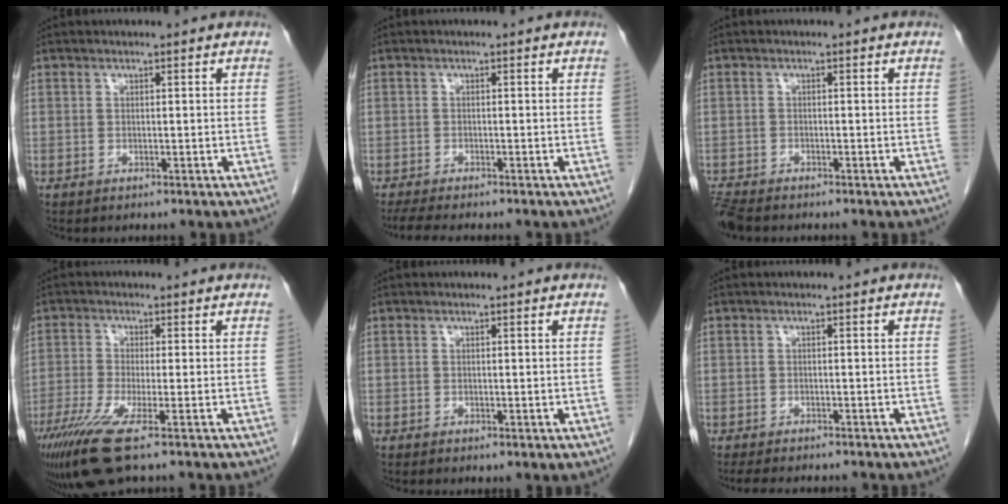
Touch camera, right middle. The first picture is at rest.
{"total": 5.3, "force": [-4.5, 0.6, 2.8], "torque": [-0.046, -0.016, -0.068]}
{"total": 3.6, "force": [-3.3, 0.7, 1.2], "torque": [-0.029, -0.015, -0.063]}
{"total": 8.8, "force": [-5.2, 0.6, 7.1], "torque": [-0.136, -0.026, -0.097]}
{"total": 0.5, "force": [0.0, 0.2, 0.5], "torque": [-0.011, -0.003, 0.001]}
{"total": 5.5, "force": [-4.8, 1.1, 2.5], "torque": [-0.038, -0.012, -0.068]}